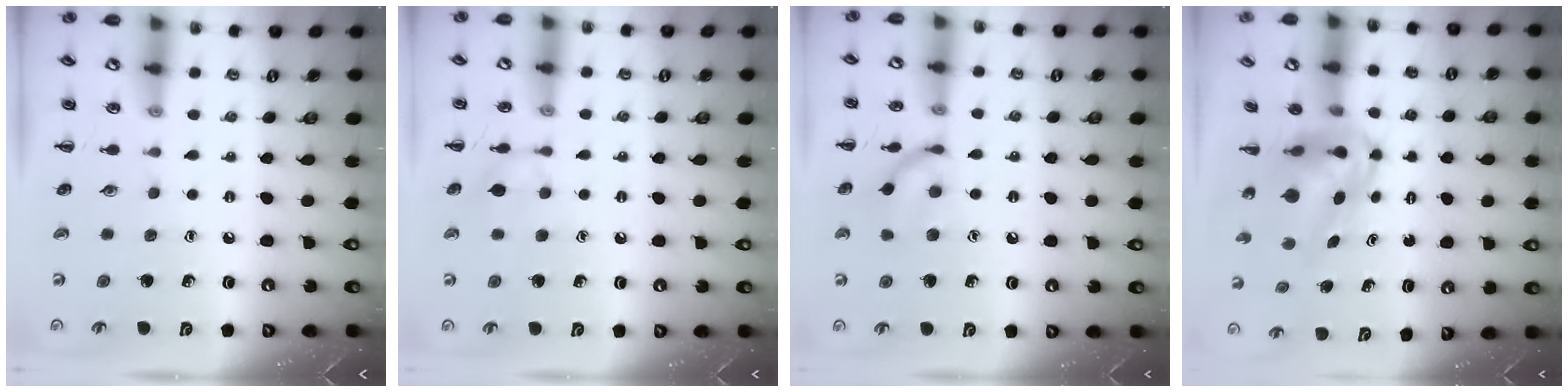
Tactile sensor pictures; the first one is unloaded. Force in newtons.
{"total": 5.0, "press": 5.0, "slide": 0.5}
{"total": 10.1, "press": 10.1, "slide": 0.5}
{"total": 6.0, "press": 5.8, "slide": 1.5}